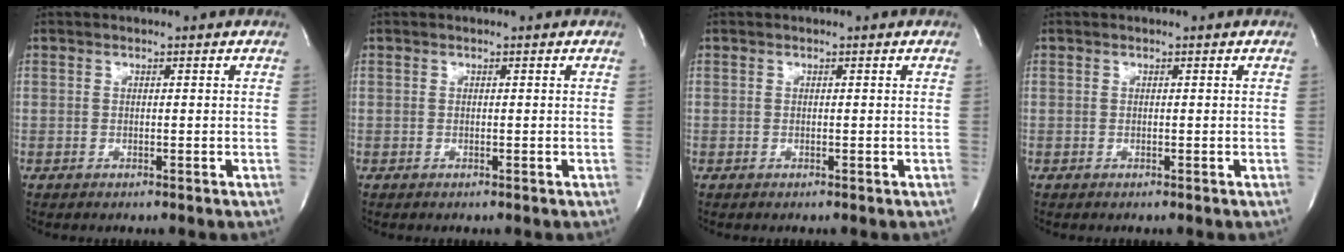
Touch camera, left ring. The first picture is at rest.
{"total": 0.0}
{"total": 0.0}
{"total": 0.0}